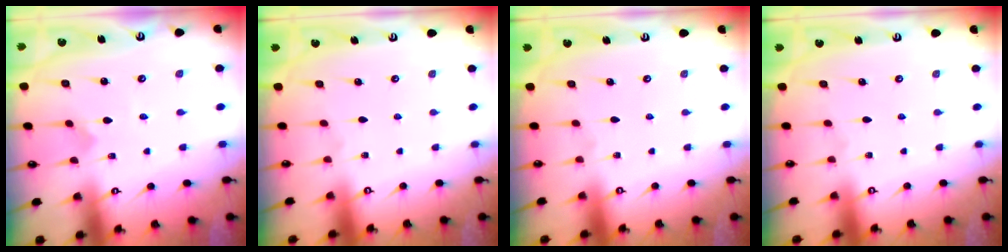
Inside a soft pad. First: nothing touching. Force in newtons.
{"total": 0.0}
{"total": 0.0}
{"total": 0.0}